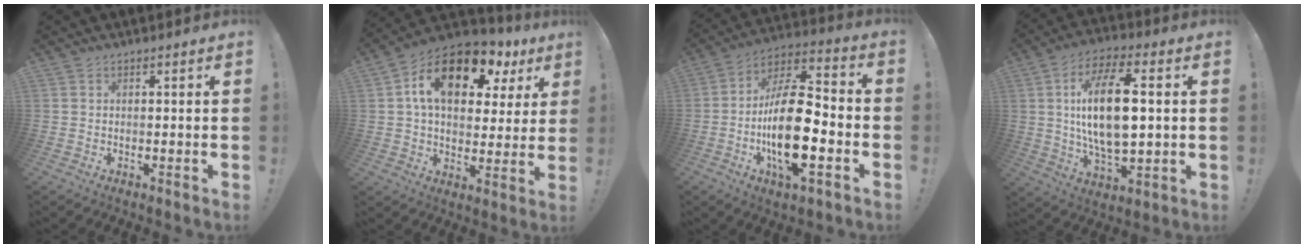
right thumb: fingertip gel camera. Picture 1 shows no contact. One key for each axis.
{"total": 17.7, "fx": 8.1, "fy": 10.0, "fz": 12.2, "tx": -0.193, "ty": -0.031, "tz": 0.137}
{"total": 20.6, "fx": -4.8, "fy": 8.6, "fz": 18.1, "tx": -0.343, "ty": 0.019, "tz": -0.078}
{"total": 19.1, "fx": 2.1, "fy": 8.5, "fz": 17.0, "tx": -0.314, "ty": -0.003, "tz": 0.024}